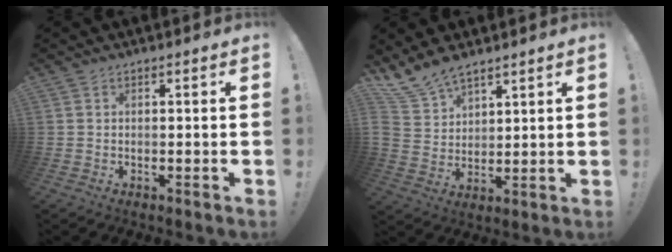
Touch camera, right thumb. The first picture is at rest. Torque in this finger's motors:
{"motor_torque": [0.88, 0.94, 0.63, 0.62, 0.08]}